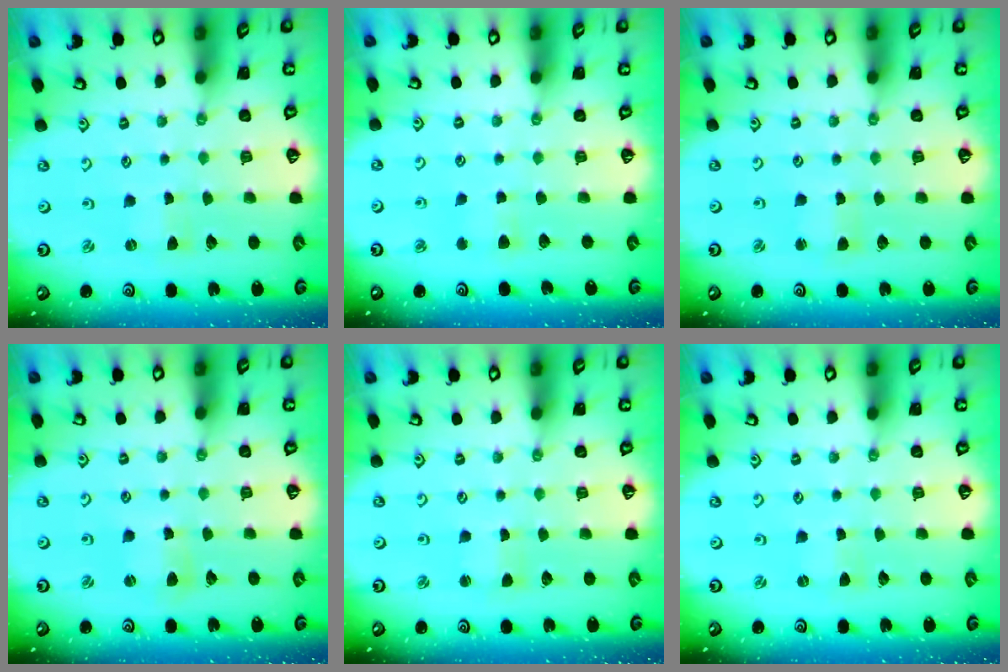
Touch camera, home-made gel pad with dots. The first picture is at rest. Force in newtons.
{"total": 3.5, "press": 3.5, "slide": 0.6}
{"total": 1.8, "press": 1.7, "slide": 0.4}
{"total": 2.9, "press": 2.9, "slide": 0.3}
{"total": 2.1, "press": 2.1, "slide": 0.3}
{"total": 0.0}